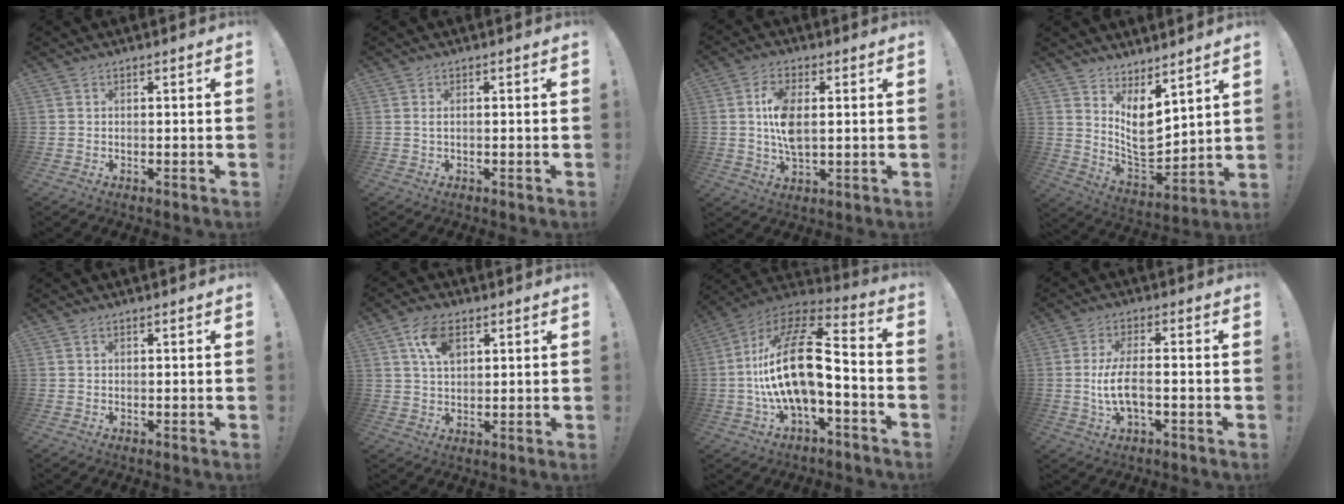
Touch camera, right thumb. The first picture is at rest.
{"total": 1.1, "force": [0.0, 0.1, 1.0], "torque": [-0.028, 0.005, 0.000]}
{"total": 9.8, "force": [1.1, 5.0, 8.3], "torque": [-0.155, -0.007, 0.016]}
{"total": 10.8, "force": [5.5, 6.0, 7.2], "torque": [-0.102, -0.062, 0.105]}
{"total": 0.6, "force": [0.2, 0.5, -0.3], "torque": [0.004, 0.003, 0.004]}
{"total": 8.6, "force": [3.9, 5.3, 5.5], "torque": [-0.092, -0.002, 0.073]}
{"total": 21.9, "force": [-1.8, 9.0, 19.9], "torque": [-0.382, 0.014, -0.032]}
{"total": 8.3, "force": [-1.6, 2.5, 7.8], "torque": [-0.161, 0.000, -0.027]}